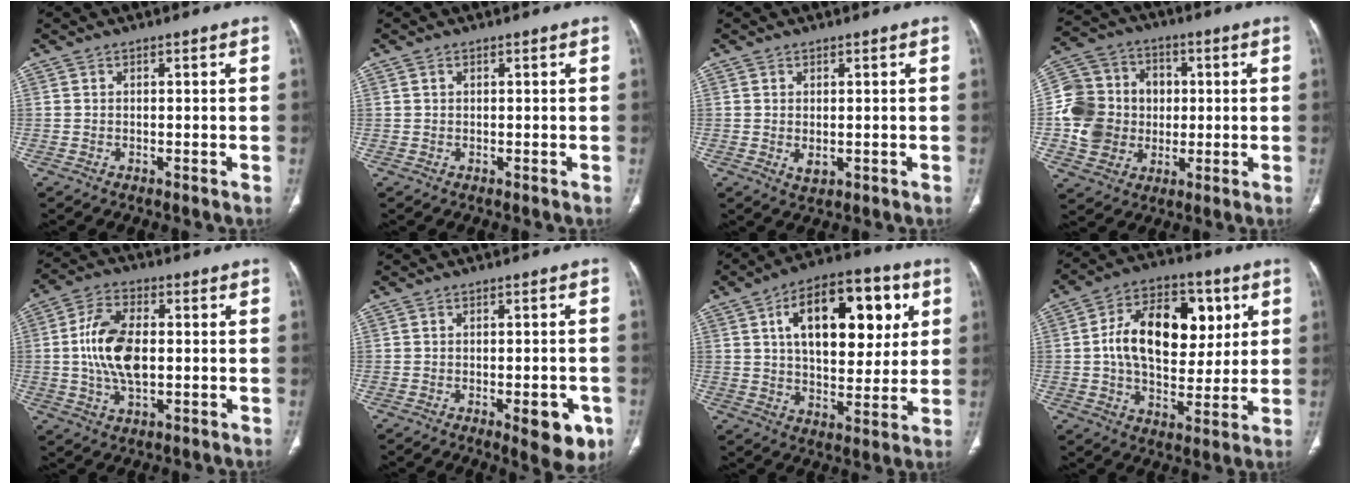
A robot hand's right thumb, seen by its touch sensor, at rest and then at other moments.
{"total": 0.5, "force": [0.2, 0.4, 0.3], "torque": [-0.006, 0.002, 0.005]}
{"total": 2.3, "force": [-0.2, 1.3, 1.9], "torque": [-0.032, -0.006, 0.005]}
{"total": 16.2, "force": [-0.4, 14.2, 7.9], "torque": [-0.131, 0.027, -0.004]}
{"total": 12.4, "force": [0.1, 6.8, 10.4], "torque": [-0.201, 0.009, 0.002]}
{"total": 7.9, "force": [-3.2, 3.1, 6.6], "torque": [-0.062, 0.002, -0.032]}
{"total": 21.7, "force": [6.5, 11.6, 17.1], "torque": [-0.217, -0.001, 0.094]}
{"total": 19.7, "force": [3.9, 12.3, 15.0], "torque": [-0.207, 0.006, 0.062]}